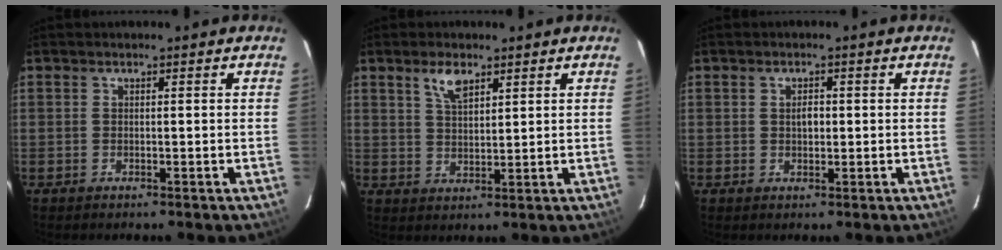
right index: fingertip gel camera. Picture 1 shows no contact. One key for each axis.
{"total": 4.7, "fx": 3.0, "fy": 2.0, "fz": 3.0, "tx": -0.055, "ty": 0.005, "tz": 0.057}
{"total": 1.9, "fx": 0.2, "fy": 1.2, "fz": 1.4, "tx": -0.024, "ty": 0.006, "tz": 0.002}